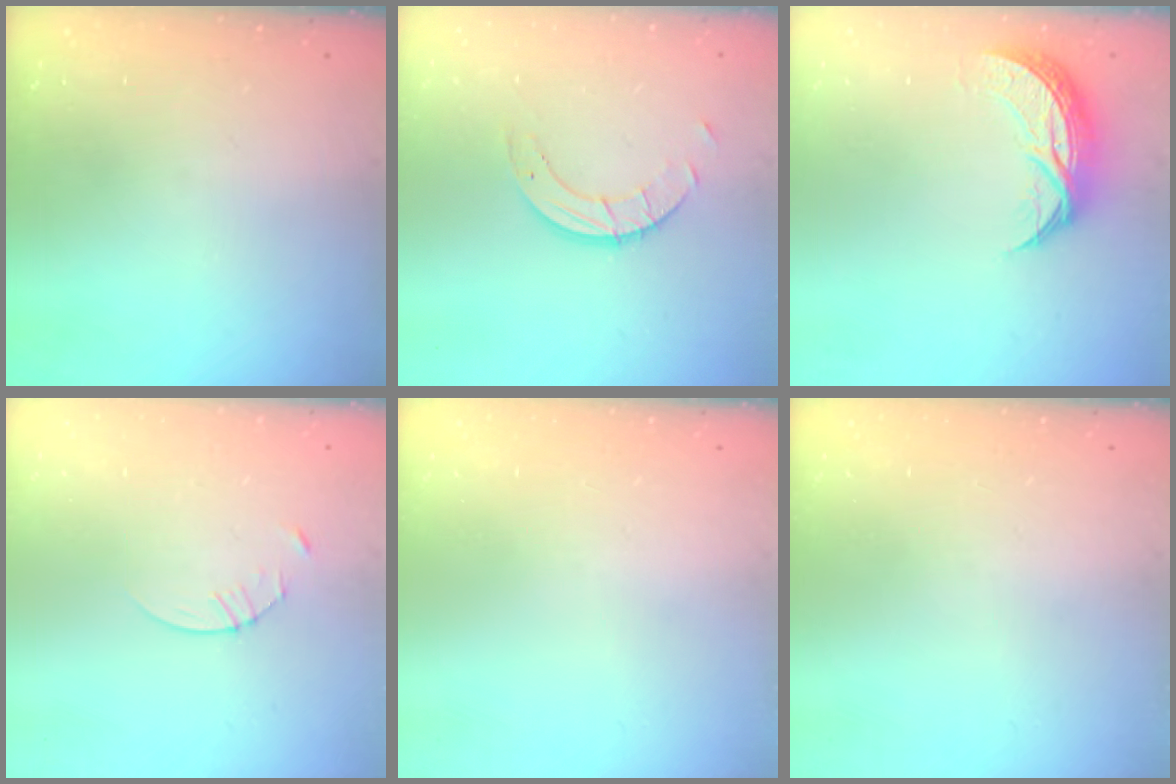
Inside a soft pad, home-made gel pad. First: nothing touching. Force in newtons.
{"total": 4.9, "press": 4.9, "slide": 0.4}
{"total": 10.1, "press": 10.1, "slide": 0.3}
{"total": 2.9, "press": 2.9, "slide": 0.4}
{"total": 0.0}
{"total": 0.0}